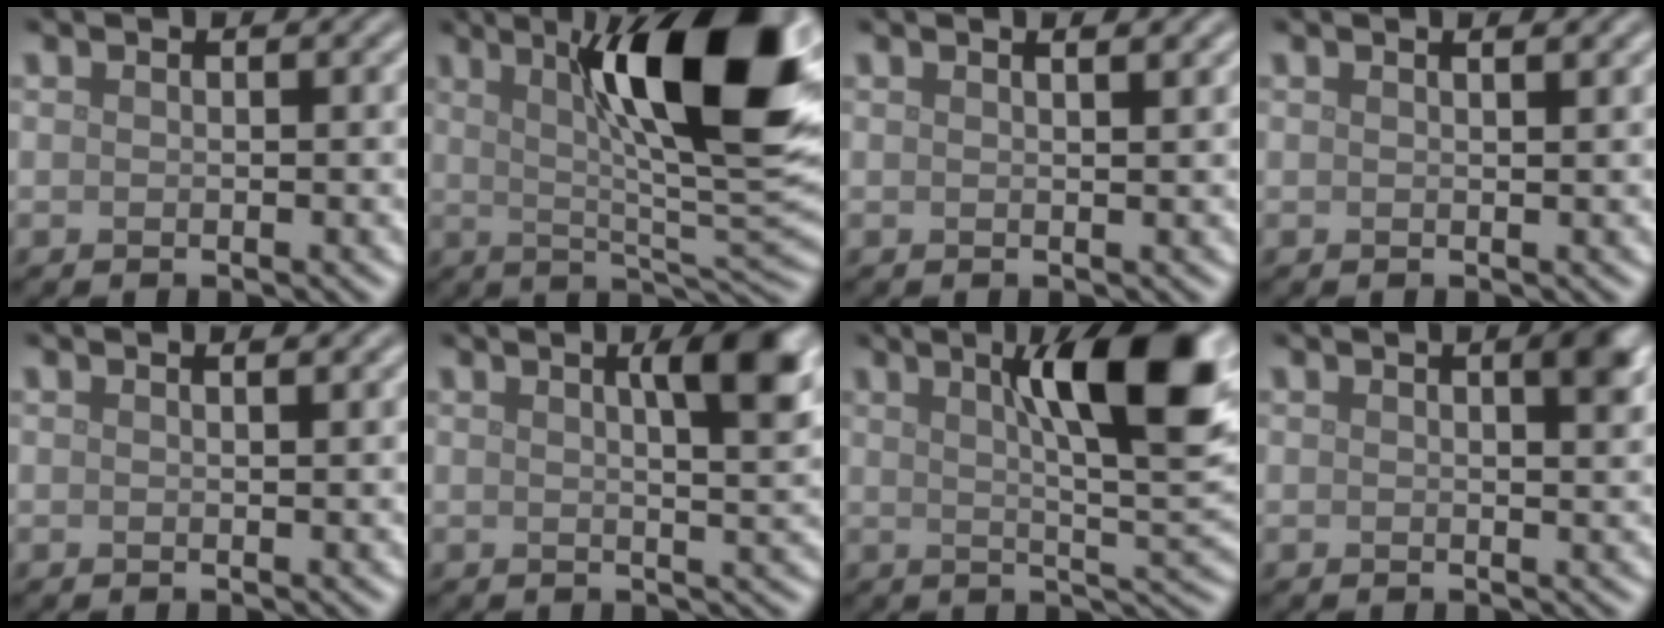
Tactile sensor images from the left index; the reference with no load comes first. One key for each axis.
{"total": 13.7, "fx": 4.9, "fy": 3.0, "fz": 12.5, "tx": -0.171, "ty": 0.009, "tz": 0.077}
{"total": 1.7, "fx": 1.1, "fy": 0.6, "fz": 1.2, "tx": -0.012, "ty": 0.006, "tz": 0.002}
{"total": 1.4, "fx": 0.9, "fy": 0.4, "fz": 1.0, "tx": -0.010, "ty": 0.001, "tz": 0.005}
{"total": 1.1, "fx": 0.7, "fy": 0.3, "fz": 0.8, "tx": -0.006, "ty": 0.002, "tz": 0.004}
{"total": 5.2, "fx": 2.0, "fy": 1.3, "fz": 4.7, "tx": -0.046, "ty": 0.009, "tz": 0.021}
{"total": 10.5, "fx": 3.9, "fy": 2.1, "fz": 9.5, "tx": -0.126, "ty": 0.008, "tz": 0.058}
{"total": 2.5, "fx": 1.1, "fy": 0.6, "fz": 2.2, "tx": -0.020, "ty": 0.006, "tz": 0.013}